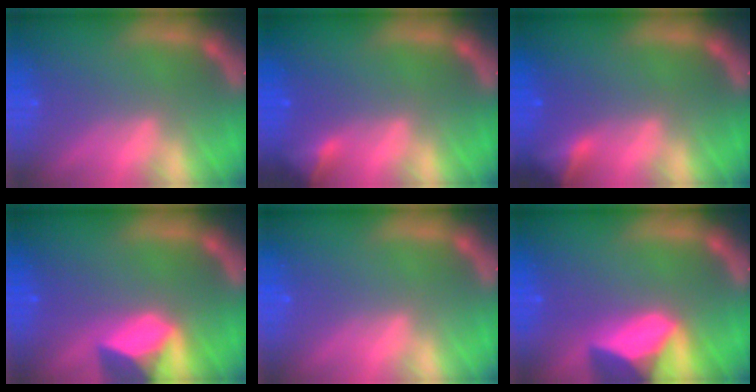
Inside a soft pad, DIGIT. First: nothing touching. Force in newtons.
{"total": 2.4}
{"total": 2.9}
{"total": 6.4}
{"total": 0.0}
{"total": 9.4}